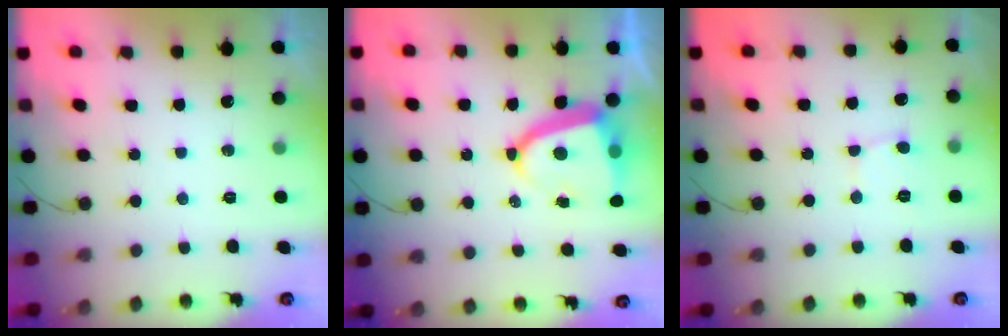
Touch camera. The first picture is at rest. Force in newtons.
{"total": 10.7, "press": 10.6, "slide": 1.3}
{"total": 3.3, "press": 3.3, "slide": 0.2}